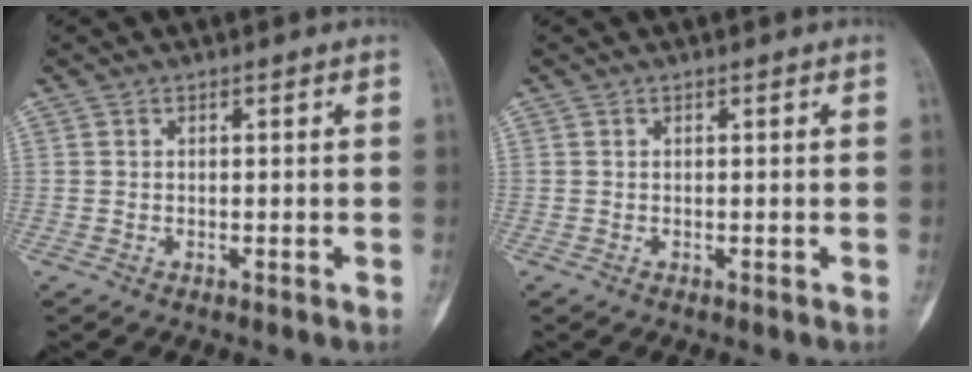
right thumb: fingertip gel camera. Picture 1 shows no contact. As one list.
[{"total": 0.0}]